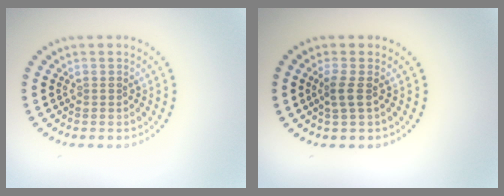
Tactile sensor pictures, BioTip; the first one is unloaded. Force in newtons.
{"total": 1.6, "press": 1.4, "slide": 0.9}